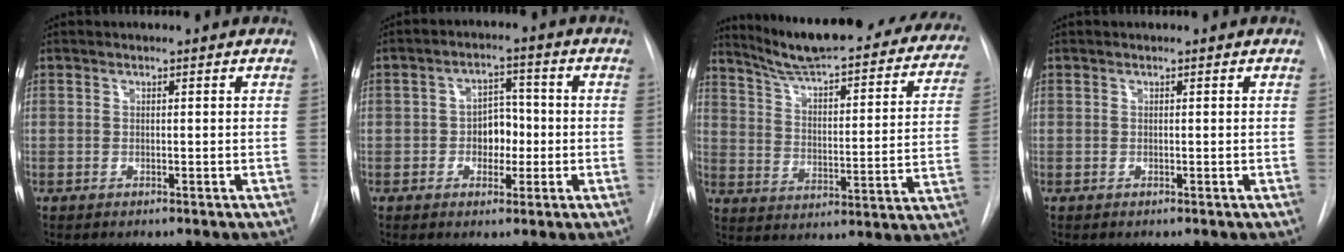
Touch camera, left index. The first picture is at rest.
{"total": 5.1, "force": [-1.0, 3.5, 3.6], "torque": [-0.050, 0.014, -0.015]}
{"total": 30.2, "force": [26.2, 5.3, 14.1], "torque": [-0.202, -0.055, 0.331]}
{"total": 0.0}